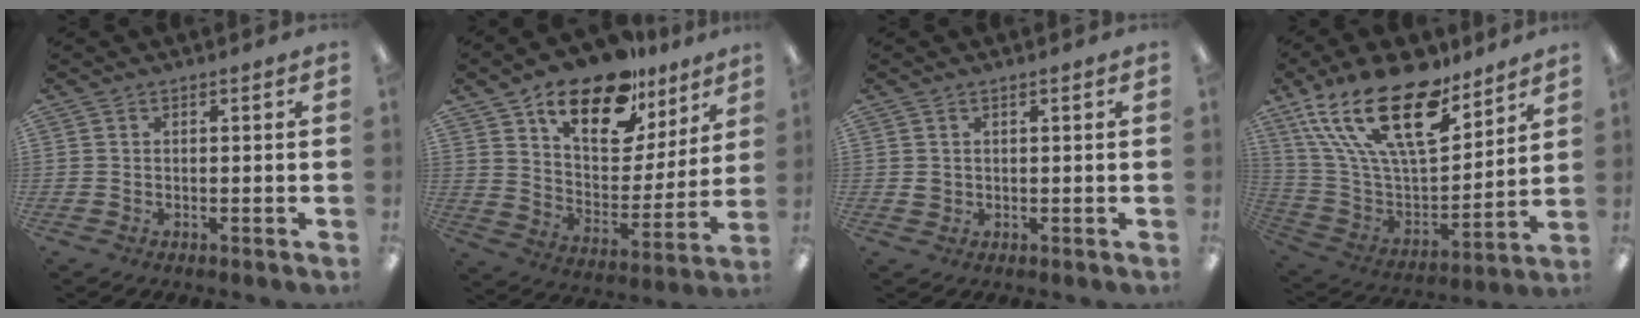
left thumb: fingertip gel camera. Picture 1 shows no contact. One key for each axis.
{"total": 19.2, "fx": 13.0, "fy": 9.2, "fz": 10.7, "tx": -0.175, "ty": -0.073, "tz": 0.226}
{"total": 1.2, "fx": 0.5, "fy": 1.0, "fz": 0.5, "tx": -0.012, "ty": 0.004, "tz": 0.008}
{"total": 25.7, "fx": 16.0, "fy": 10.9, "fz": 17.0, "tx": -0.327, "ty": -0.089, "tz": 0.283}